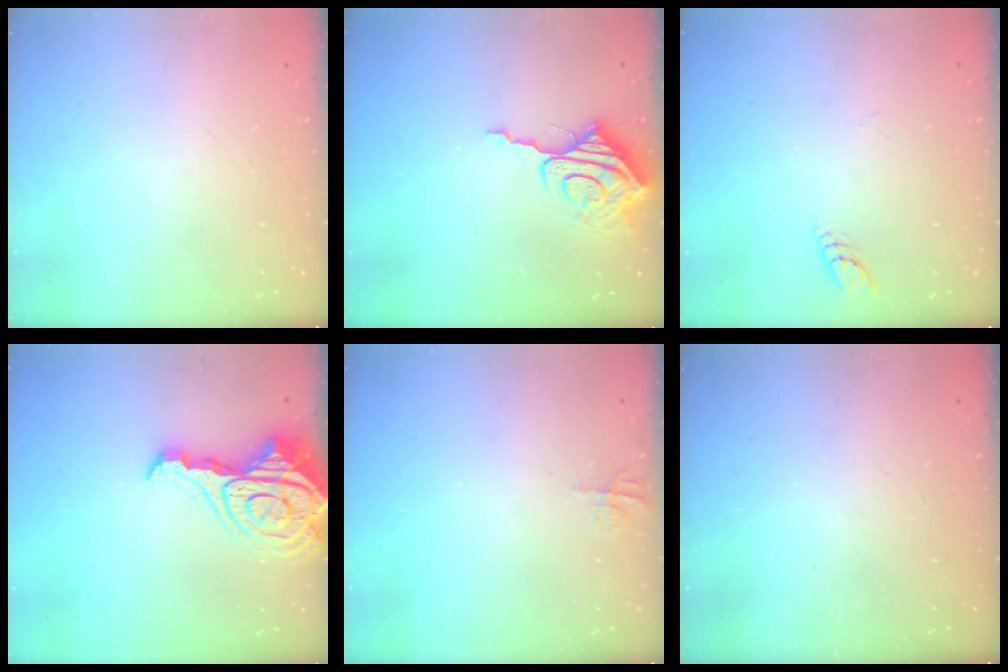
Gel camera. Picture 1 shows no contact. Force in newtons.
{"total": 10.5, "press": 10.5, "slide": 1.2}
{"total": 4.0, "press": 4.0, "slide": 0.4}
{"total": 17.8, "press": 17.7, "slide": 2.0}
{"total": 3.9, "press": 3.9, "slide": 0.4}
{"total": 0.0}